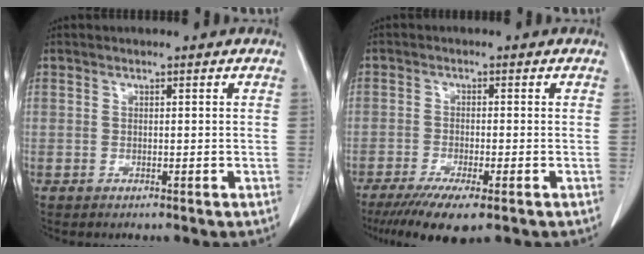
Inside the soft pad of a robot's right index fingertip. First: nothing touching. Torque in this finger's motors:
{"motor_torque": [-0.10, -0.17, 0.04, -0.01]}